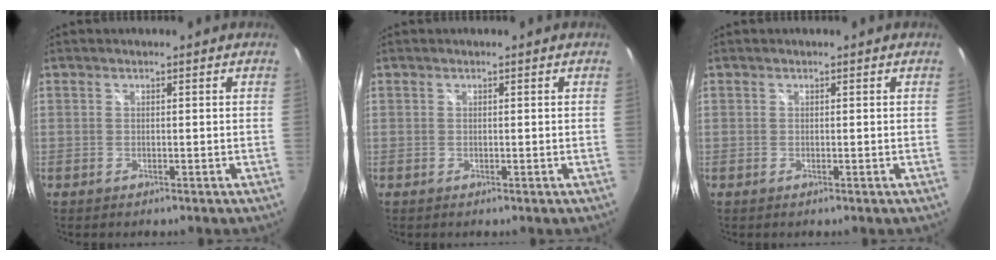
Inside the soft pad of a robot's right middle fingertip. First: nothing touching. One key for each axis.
{"total": 0.0}
{"total": 0.0}